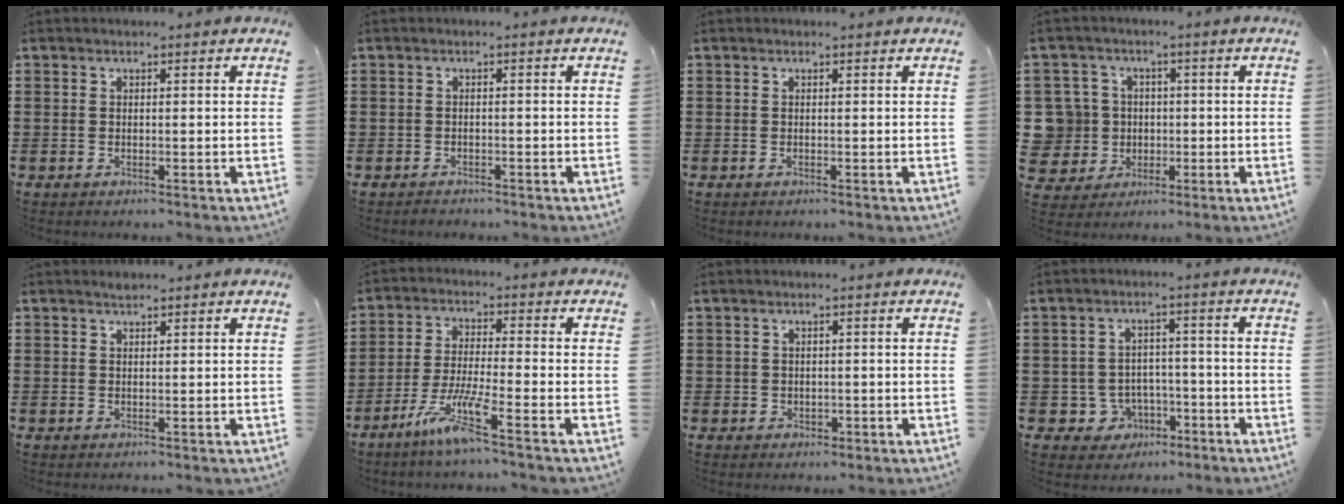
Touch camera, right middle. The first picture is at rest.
{"total": 0.7, "force": [-0.7, 0.3, 0.0], "torque": [-0.002, 0.001, -0.015]}
{"total": 0.0}
{"total": 8.5, "force": [0.4, 8.2, 2.0], "torque": [-0.101, 0.012, 0.012]}
{"total": 0.8, "force": [0.8, 0.2, 0.1], "torque": [-0.003, -0.001, 0.014]}
{"total": 7.1, "force": [-4.7, 0.2, 5.3], "torque": [-0.112, -0.010, -0.091]}
{"total": 1.1, "force": [0.0, 1.1, 0.2], "torque": [-0.007, 0.004, -0.001]}
{"total": 4.5, "force": [-2.4, 3.6, 1.1], "torque": [-0.031, 0.011, -0.047]}